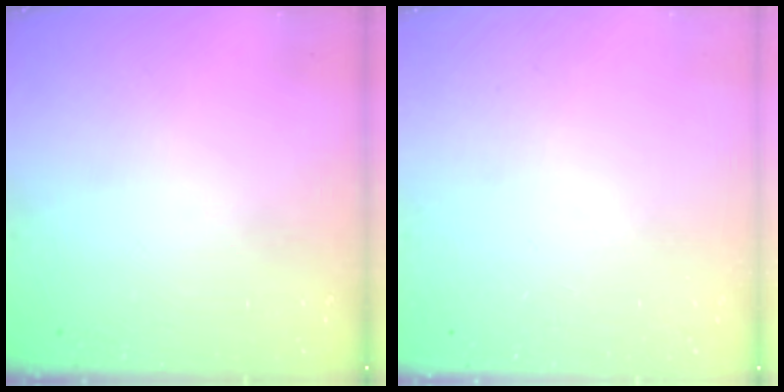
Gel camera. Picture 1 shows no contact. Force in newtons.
{"total": 0.0}